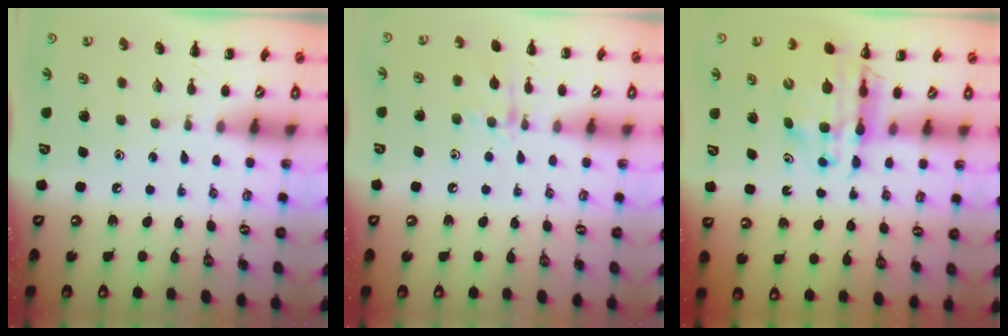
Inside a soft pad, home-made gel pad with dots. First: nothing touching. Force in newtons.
{"total": 8.3, "press": 8.2, "slide": 1.2}
{"total": 11.1, "press": 10.6, "slide": 3.1}